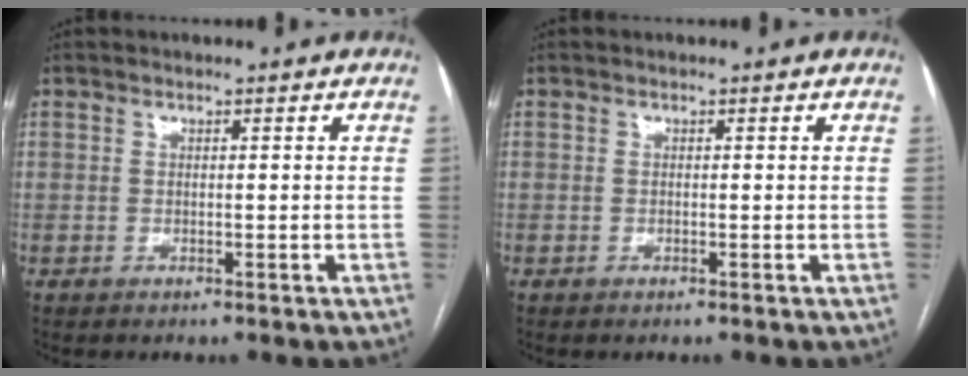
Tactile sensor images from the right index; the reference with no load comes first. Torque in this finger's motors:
{"motor_torque": [-0.01, -0.01, 0.00, -0.02]}